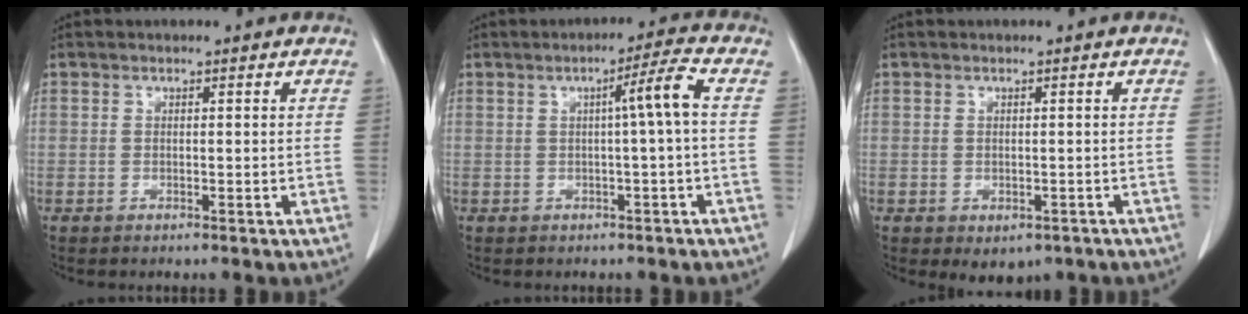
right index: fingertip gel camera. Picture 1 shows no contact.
{"total": 4.4, "force": [0.1, -0.9, 4.3], "torque": [-0.066, 0.008, 0.002]}
{"total": 3.4, "force": [-2.0, 2.3, 1.6], "torque": [-0.011, -0.001, -0.016]}